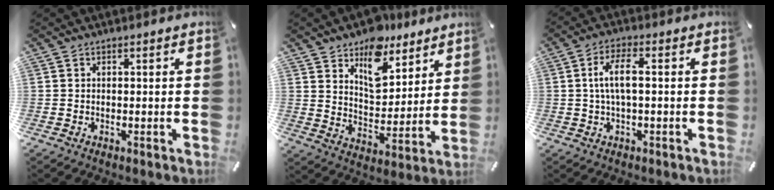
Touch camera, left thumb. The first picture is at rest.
{"total": 12.2, "force": [8.7, 7.5, 4.0], "torque": [-0.057, -0.067, 0.161]}
{"total": 7.1, "force": [0.3, 2.6, 6.6], "torque": [-0.137, 0.006, 0.001]}